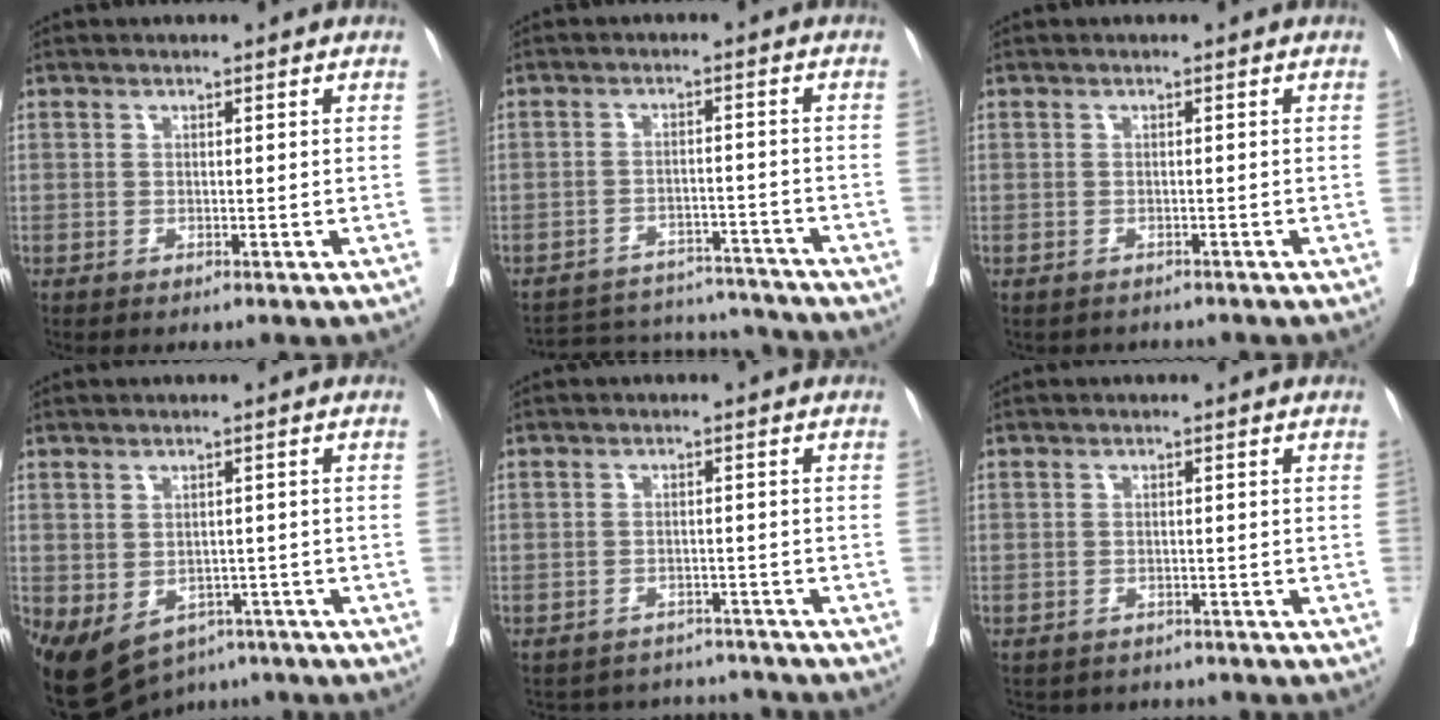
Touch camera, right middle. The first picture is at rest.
{"total": 13.7, "force": [-13.3, 2.8, 1.9], "torque": [-0.032, 0.017, -0.177]}
{"total": 2.3, "force": [-2.0, 1.0, 0.2], "torque": [-0.008, -0.001, -0.028]}
{"total": 10.9, "force": [-6.4, 7.2, 4.9], "torque": [-0.095, 0.006, -0.089]}
{"total": 7.3, "force": [-6.8, 2.7, -0.8], "torque": [0.018, 0.025, -0.084]}
{"total": 4.8, "force": [-4.3, 2.2, 0.0], "torque": [0.004, 0.001, -0.054]}